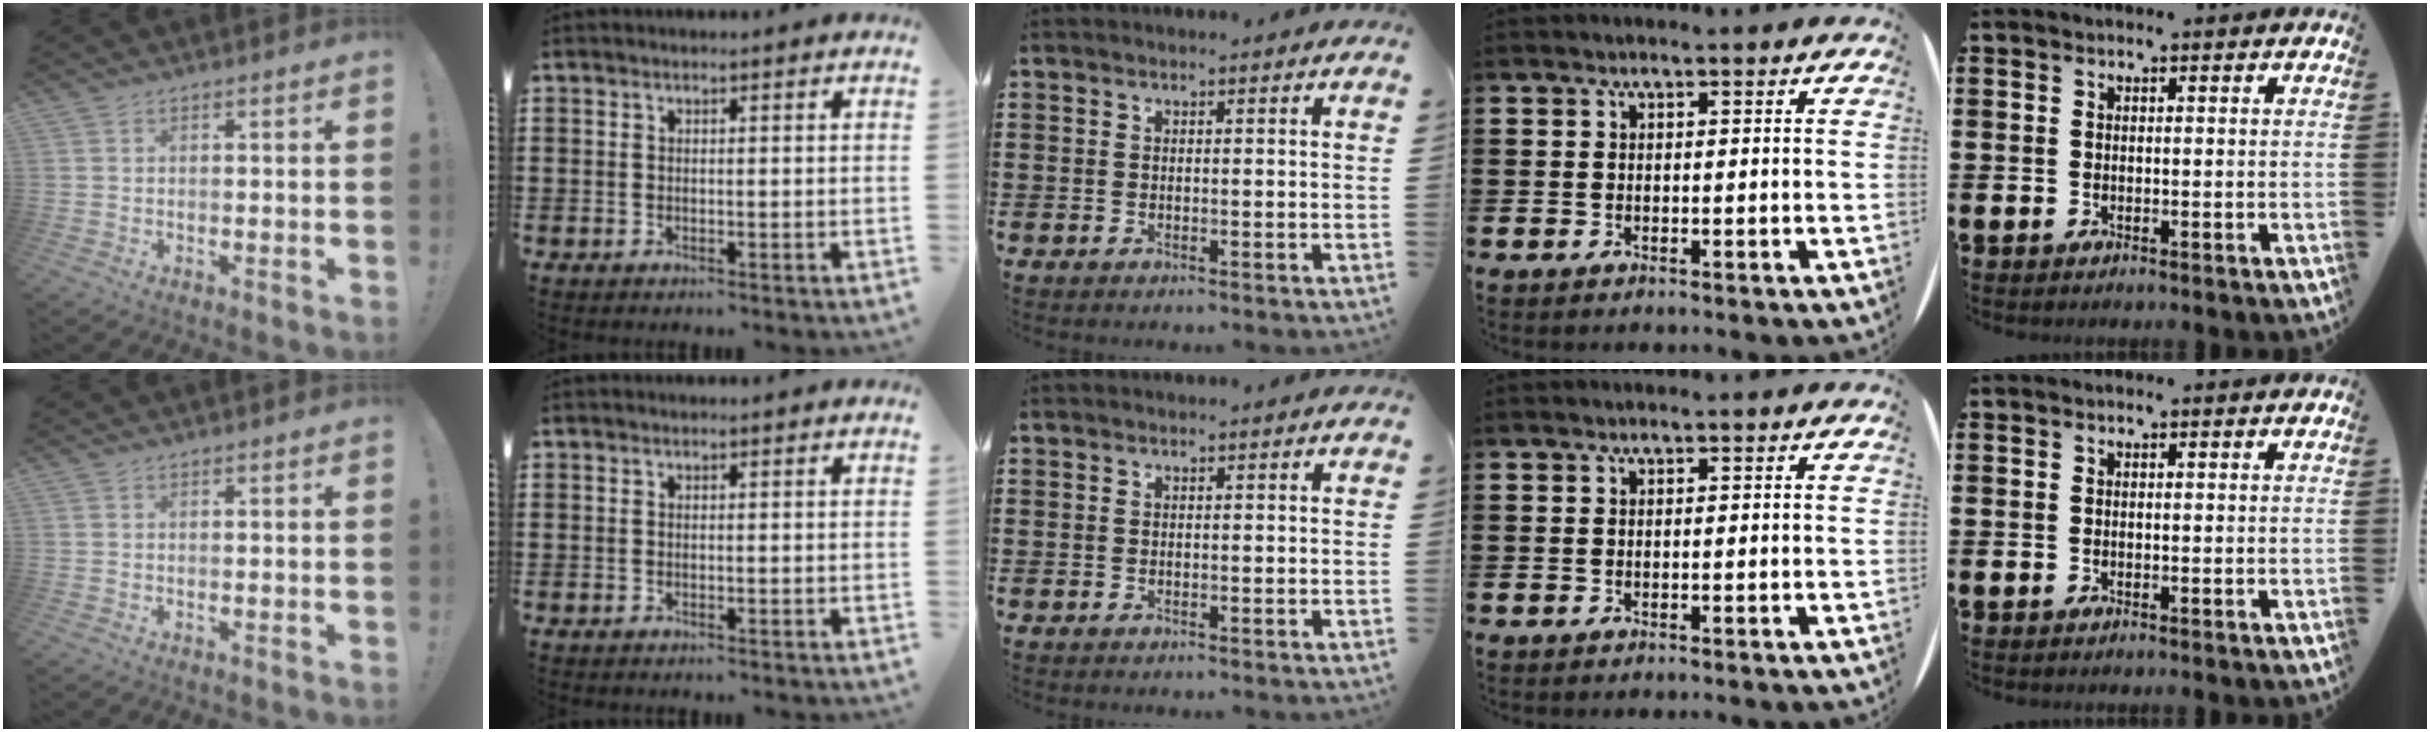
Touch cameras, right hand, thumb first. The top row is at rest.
{}